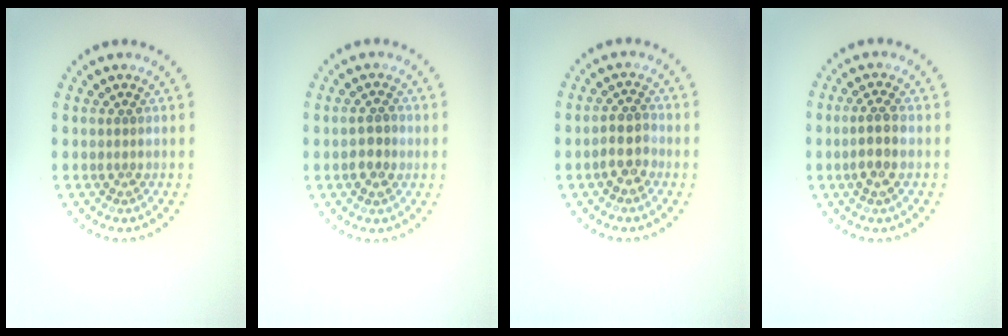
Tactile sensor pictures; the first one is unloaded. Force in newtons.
{"total": 2.2, "press": 2.2, "slide": 0.3}
{"total": 2.2, "press": 2.0, "slide": 1.0}
{"total": 2.3, "press": 2.1, "slide": 1.0}